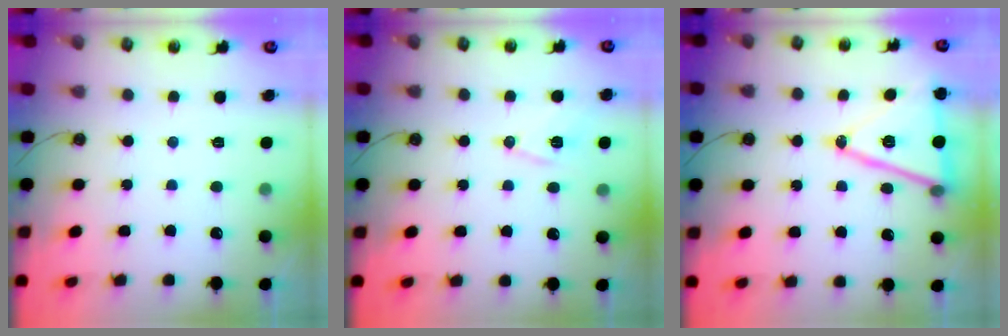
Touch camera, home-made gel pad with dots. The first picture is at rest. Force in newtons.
{"total": 8.9, "press": 8.4, "slide": 3.0}
{"total": 16.7, "press": 16.3, "slide": 3.6}